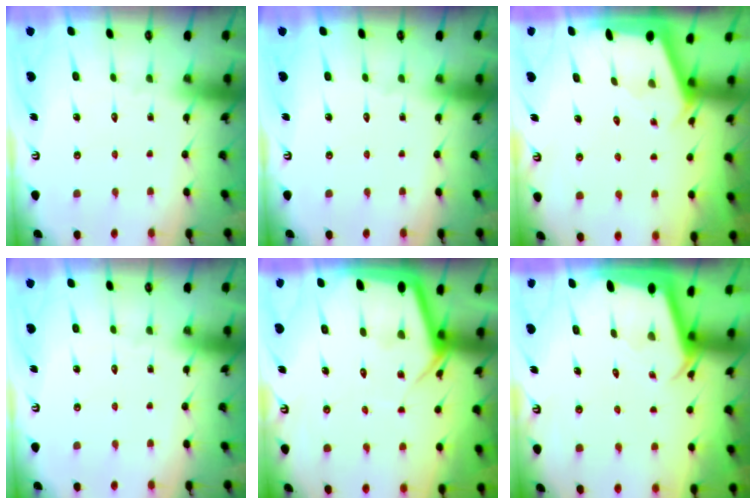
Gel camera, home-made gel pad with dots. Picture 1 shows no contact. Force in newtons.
{"total": 0.0}
{"total": 2.2, "press": 2.2, "slide": 0.1}
{"total": 0.0}
{"total": 7.4, "press": 7.4, "slide": 0.7}
{"total": 2.1, "press": 2.1, "slide": 0.2}